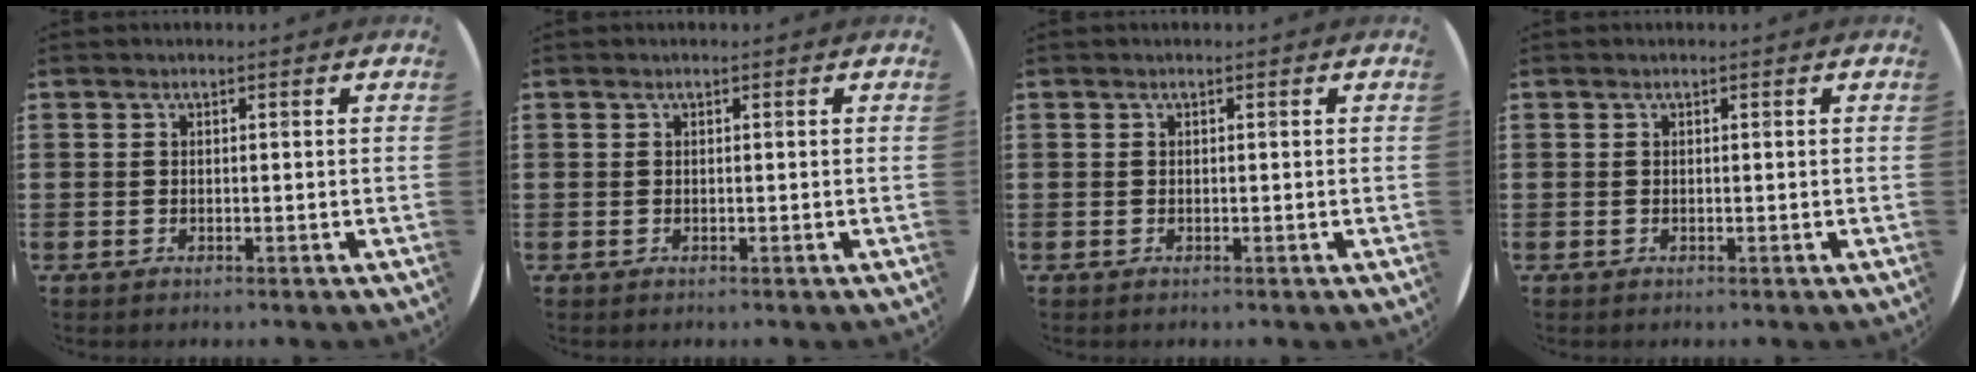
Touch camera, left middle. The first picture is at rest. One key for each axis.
{"total": 0.0}
{"total": 0.0}
{"total": 0.0}